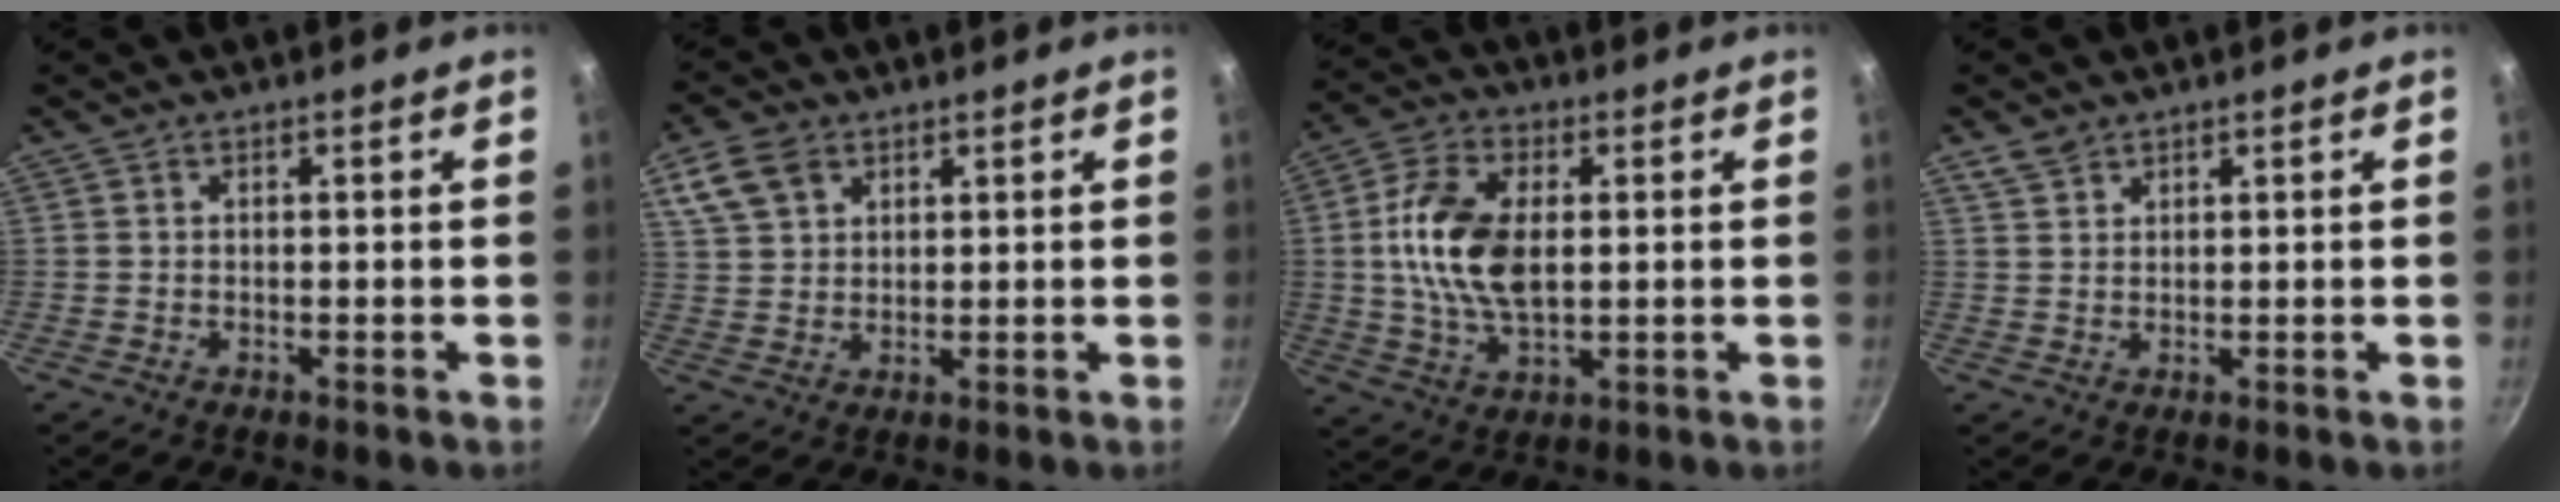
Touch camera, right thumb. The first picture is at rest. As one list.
[{"total": 7.7, "force": [3.9, 5.3, 4.0], "torque": [-0.068, 0.000, 0.076]}, {"total": 13.6, "force": [1.4, 7.8, 11.0], "torque": [-0.201, 0.007, 0.023]}, {"total": 2.8, "force": [2.1, 1.5, 1.0], "torque": [-0.015, -0.004, 0.043]}]